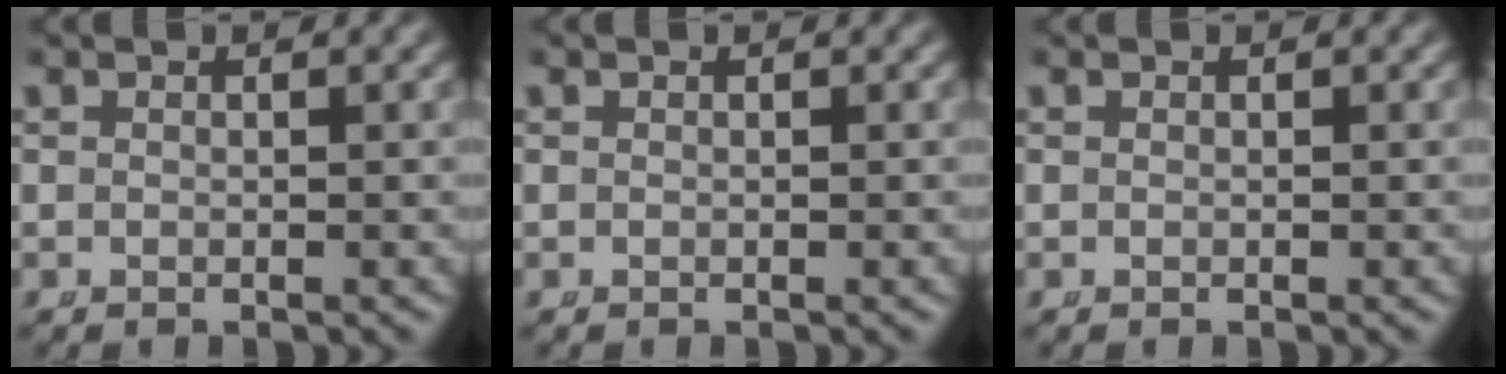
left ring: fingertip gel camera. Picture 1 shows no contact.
{"total": 0.0}
{"total": 0.0}